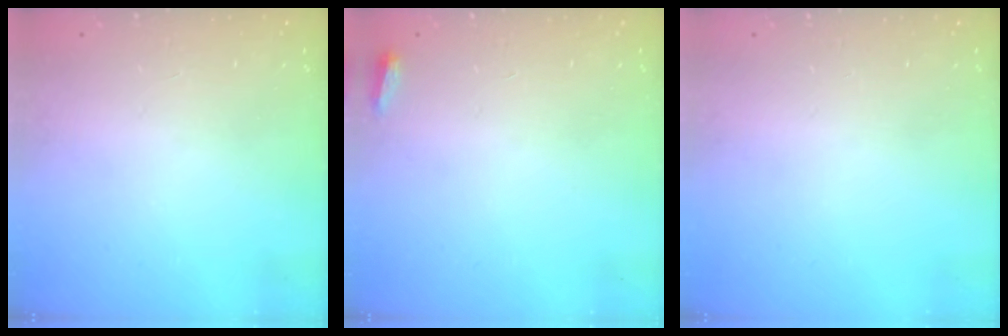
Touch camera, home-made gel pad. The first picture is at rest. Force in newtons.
{"total": 2.5, "press": 2.3, "slide": 1.0}
{"total": 0.0}